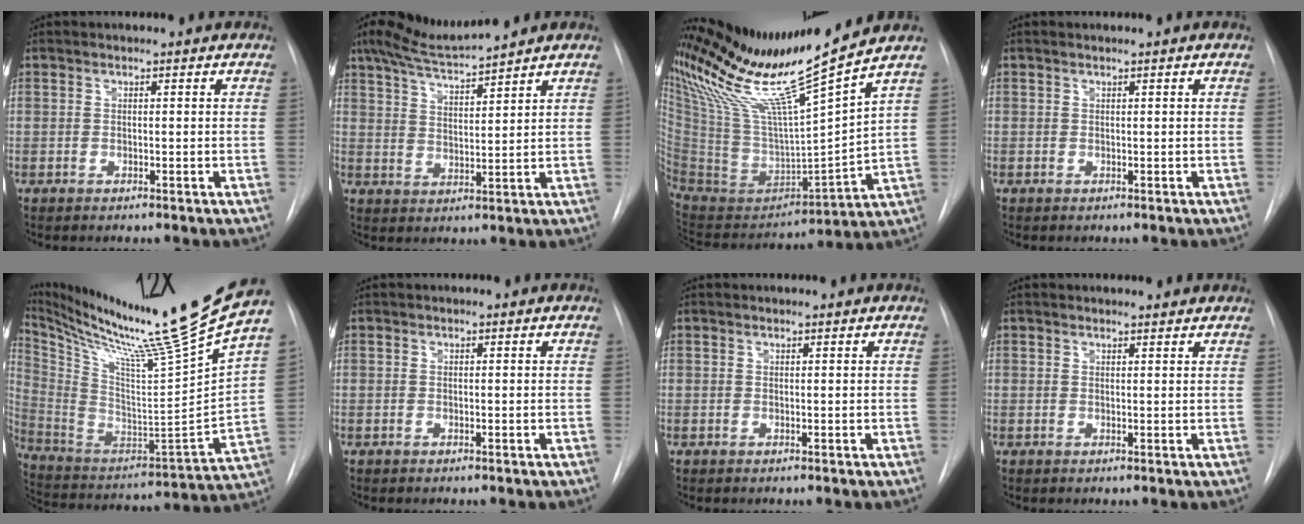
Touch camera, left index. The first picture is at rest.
{"total": 7.5, "force": [6.8, -0.2, 3.1], "torque": [-0.062, 0.008, 0.128]}
{"total": 21.3, "force": [17.1, -2.1, 12.5], "torque": [-0.219, -0.046, 0.314]}
{"total": 0.0}
{"total": 29.7, "force": [23.9, -3.1, 17.5], "torque": [-0.315, -0.091, 0.380]}
{"total": 0.0}
{"total": 0.6, "force": [0.6, -0.1, 0.0], "torque": [-0.005, 0.002, 0.012]}
{"total": 2.9, "force": [2.9, 0.3, 0.4], "torque": [-0.013, 0.005, 0.030]}